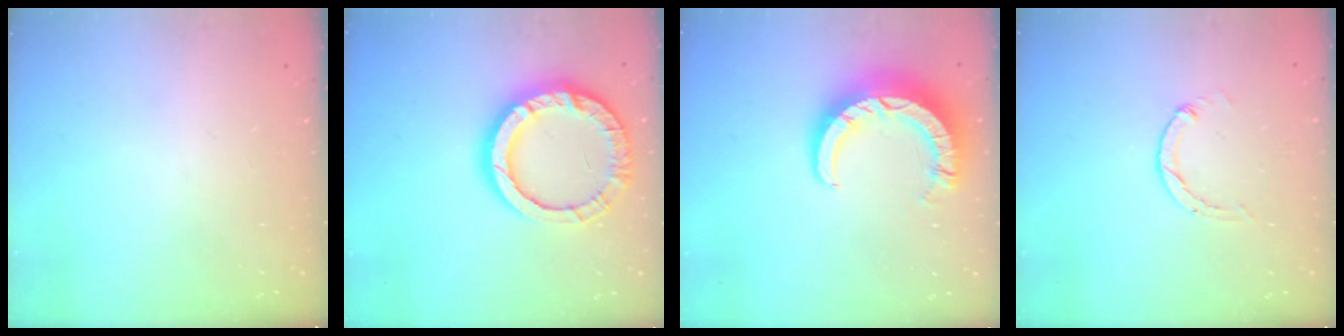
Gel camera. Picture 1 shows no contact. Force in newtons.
{"total": 17.0, "press": 17.0, "slide": 1.3}
{"total": 9.9, "press": 9.8, "slide": 1.0}
{"total": 0.0}